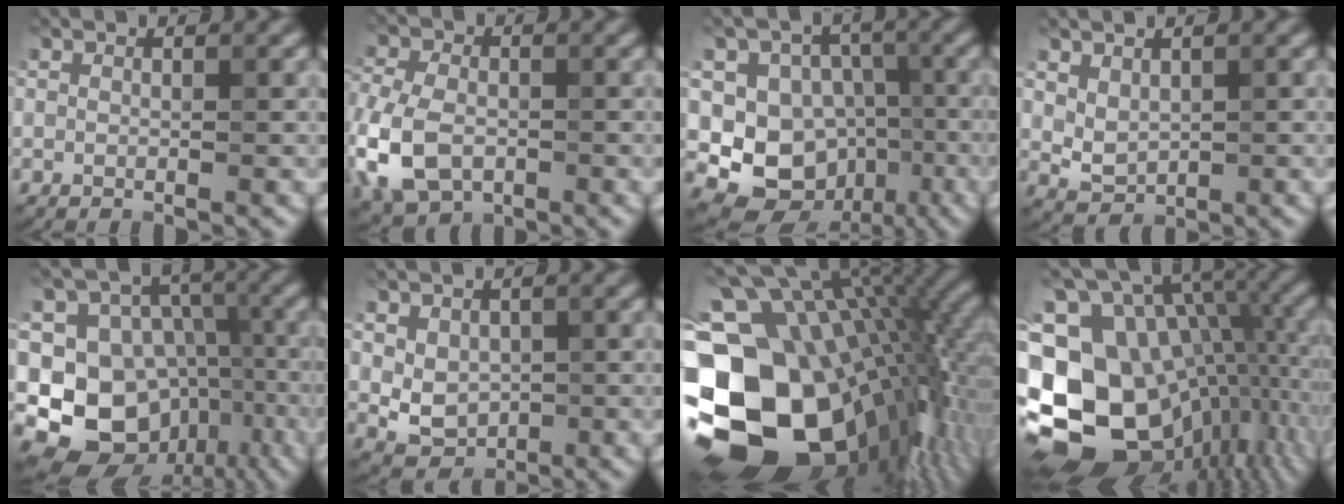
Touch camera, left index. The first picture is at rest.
{"total": 8.1, "force": [-2.7, 5.4, 5.4], "torque": [-0.144, -0.018, -0.060]}
{"total": 8.3, "force": [-1.7, 7.2, 3.9], "torque": [-0.044, -0.004, -0.049]}
{"total": 2.1, "force": [0.7, 1.5, 1.3], "torque": [-0.024, -0.006, 0.022]}
{"total": 12.1, "force": [-2.8, 10.5, 5.2], "torque": [-0.091, 0.002, -0.052]}
{"total": 3.7, "force": [0.2, 2.9, 2.3], "torque": [-0.037, -0.008, 0.008]}
{"total": 21.4, "force": [-3.8, 15.0, 14.8], "torque": [-0.258, -0.011, -0.046]}
{"total": 19.8, "force": [-3.3, 14.6, 13.0], "torque": [-0.244, -0.006, -0.025]}